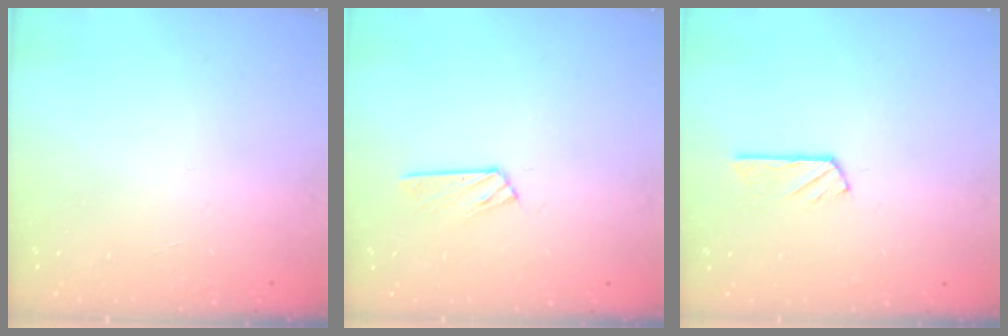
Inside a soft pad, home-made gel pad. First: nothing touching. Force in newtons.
{"total": 3.5, "press": 3.5, "slide": 0.4}
{"total": 3.1, "press": 3.1, "slide": 0.3}